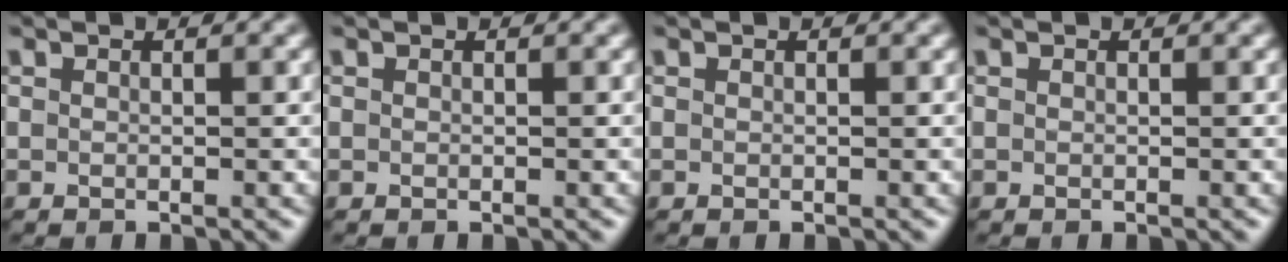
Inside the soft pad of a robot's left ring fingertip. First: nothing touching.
{"total": 0.0}
{"total": 0.0}
{"total": 0.0}